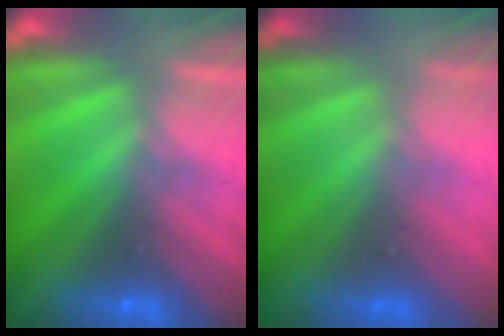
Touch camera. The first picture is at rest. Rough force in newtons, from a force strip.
{"total": 2.4}